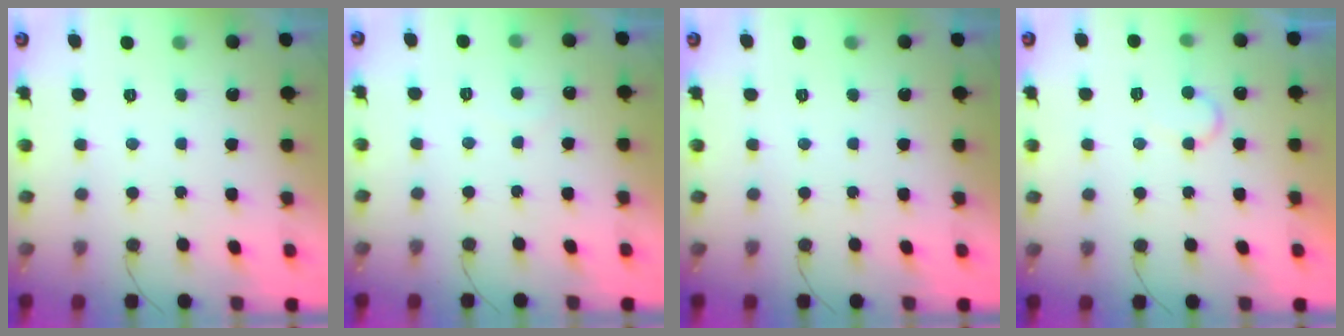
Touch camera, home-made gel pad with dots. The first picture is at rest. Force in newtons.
{"total": 4.4, "press": 4.4, "slide": 0.2}
{"total": 0.0}
{"total": 6.8, "press": 6.8, "slide": 0.5}